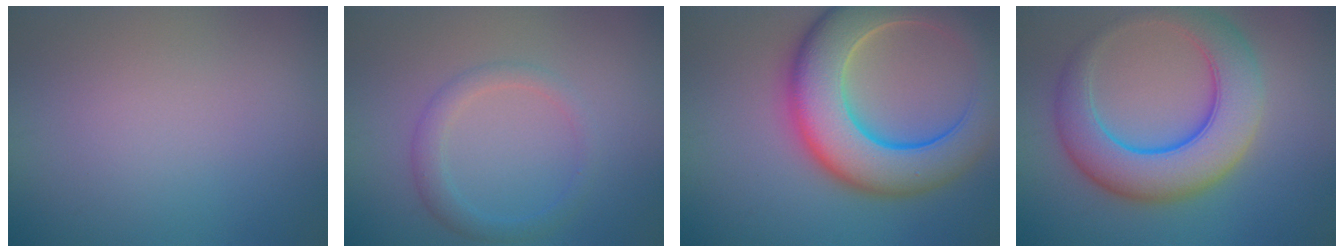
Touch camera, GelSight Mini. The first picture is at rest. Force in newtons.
{"total": 2.3, "press": 2.3, "slide": 0.0}
{"total": 11.7, "press": 11.7, "slide": 0.4}
{"total": 8.6, "press": 8.6, "slide": 0.2}